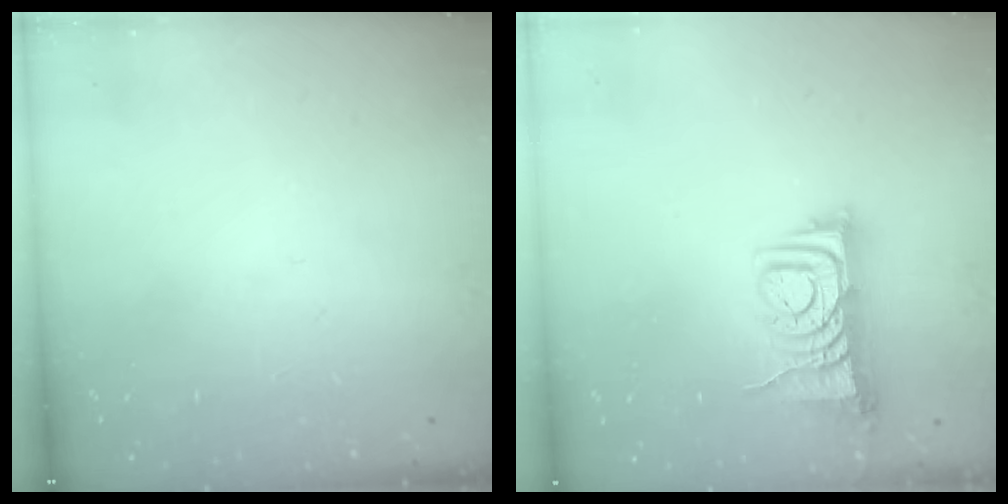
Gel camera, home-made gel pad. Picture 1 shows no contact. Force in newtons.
{"total": 7.9, "press": 7.9, "slide": 1.0}